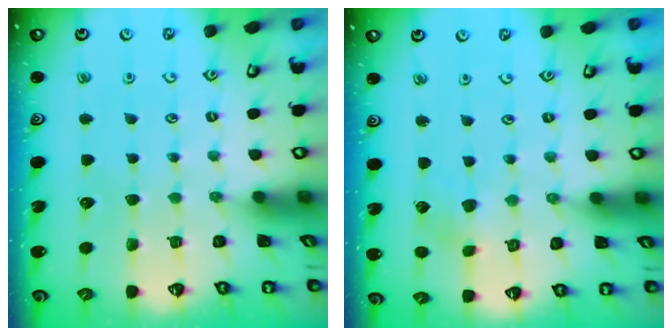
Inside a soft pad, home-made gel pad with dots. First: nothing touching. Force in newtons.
{"total": 2.5, "press": 2.5, "slide": 0.5}